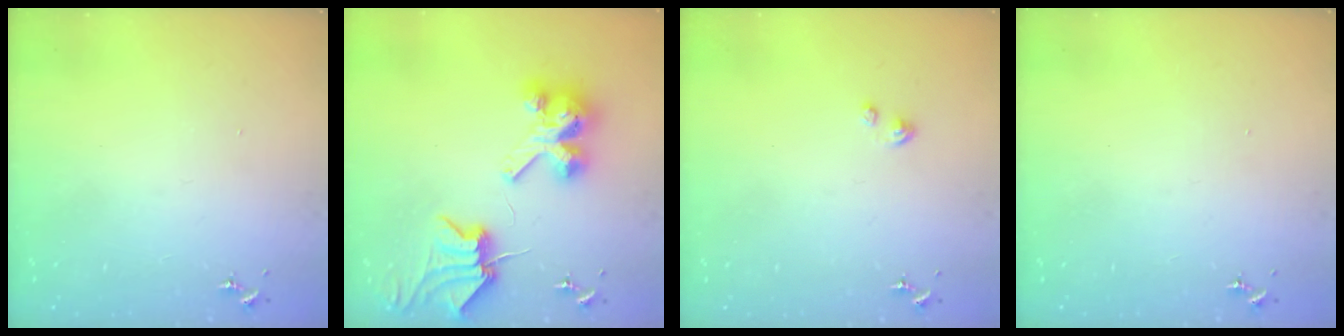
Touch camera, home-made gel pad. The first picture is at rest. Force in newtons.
{"total": 10.3, "press": 10.2, "slide": 1.4}
{"total": 3.2, "press": 3.2, "slide": 0.4}
{"total": 0.0}